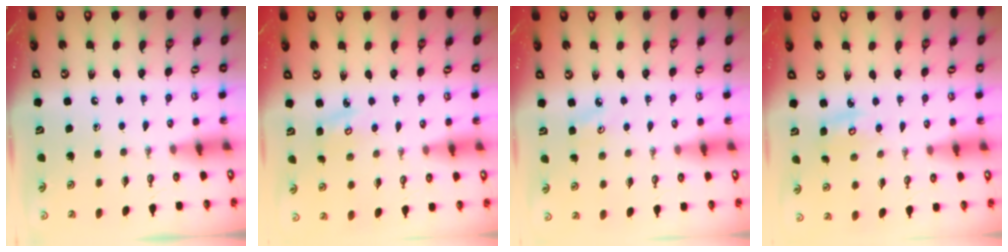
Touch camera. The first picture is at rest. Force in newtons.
{"total": 3.6, "press": 3.6, "slide": 0.5}
{"total": 3.6, "press": 3.6, "slide": 0.4}
{"total": 4.5, "press": 4.5, "slide": 0.4}